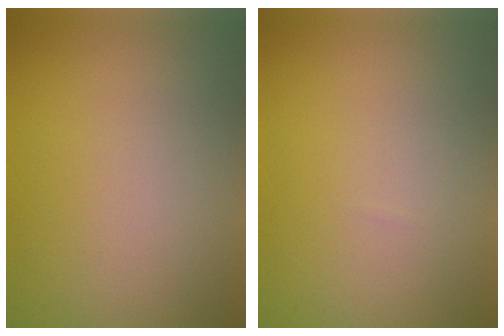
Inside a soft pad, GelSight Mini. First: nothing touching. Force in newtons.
{"total": 0.0}